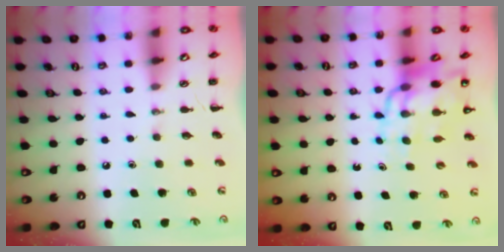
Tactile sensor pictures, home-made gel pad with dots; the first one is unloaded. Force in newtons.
{"total": 14.5, "press": 13.9, "slide": 4.1}